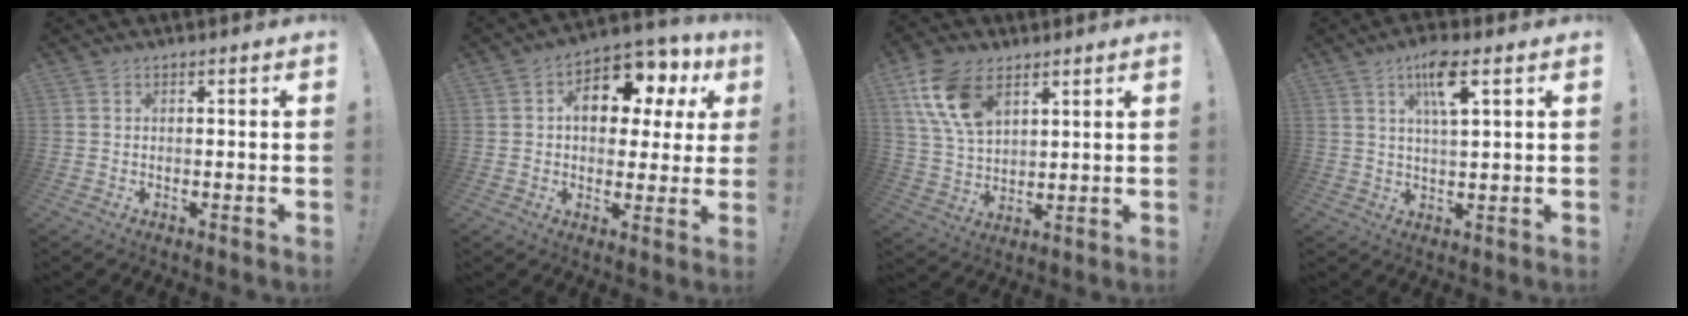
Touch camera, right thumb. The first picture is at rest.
{"total": 14.3, "force": [5.5, 8.4, 10.2], "torque": [-0.149, -0.025, 0.092]}
{"total": 14.4, "force": [7.5, 8.6, 8.9], "torque": [-0.176, -0.021, 0.143]}
{"total": 8.8, "force": [4.3, 2.0, 7.4], "torque": [-0.118, -0.008, 0.068]}